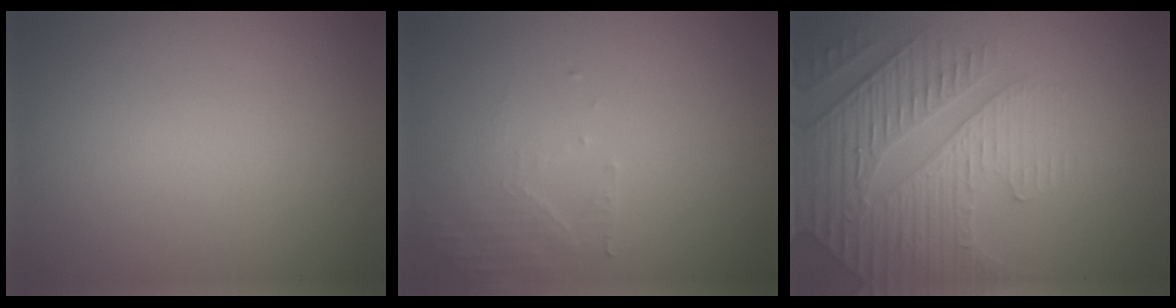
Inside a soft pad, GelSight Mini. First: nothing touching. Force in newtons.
{"total": 2.0, "press": 1.9, "slide": 0.3}
{"total": 4.6, "press": 4.3, "slide": 1.6}